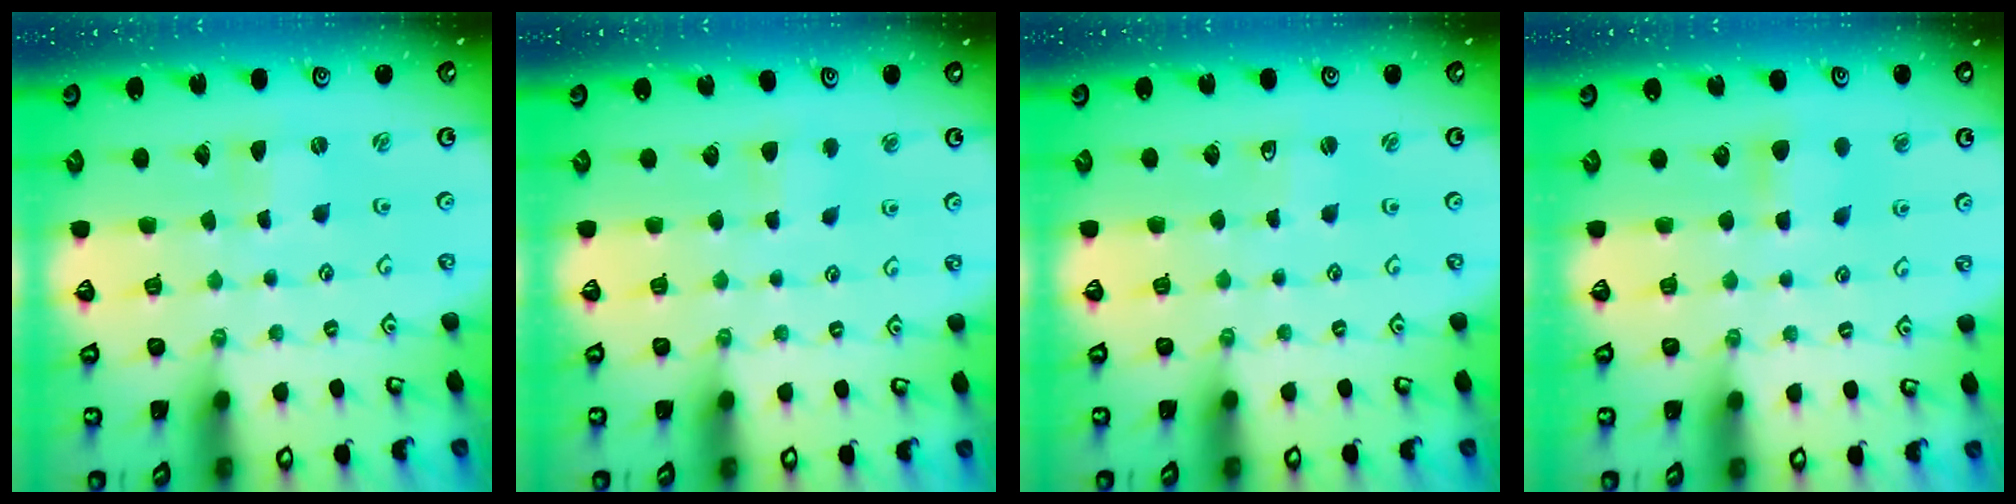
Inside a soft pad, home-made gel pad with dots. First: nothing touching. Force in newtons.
{"total": 2.8, "press": 2.8, "slide": 0.5}
{"total": 1.7, "press": 1.7, "slide": 0.3}
{"total": 4.8, "press": 4.7, "slide": 0.5}